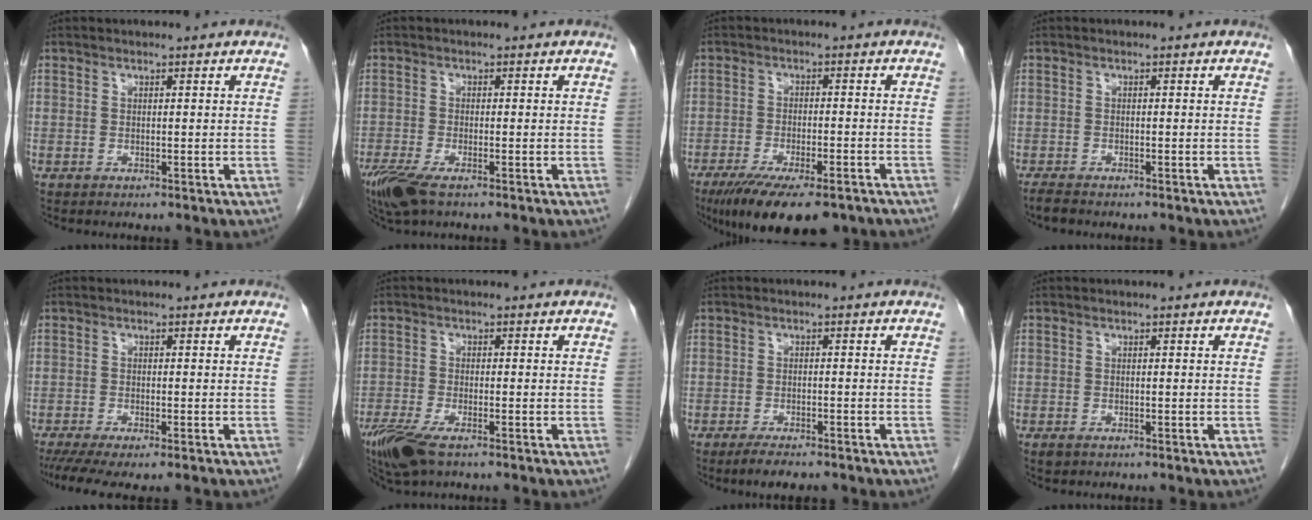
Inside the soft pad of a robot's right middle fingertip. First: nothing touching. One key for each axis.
{"total": 5.2, "fx": -3.4, "fy": 1.3, "fz": 3.7, "tx": -0.077, "ty": -0.014, "tz": -0.063}
{"total": 13.8, "fx": -10.2, "fy": 3.5, "fz": 8.7, "tx": -0.134, "ty": -0.023, "tz": -0.155}
{"total": 1.8, "fx": -1.6, "fy": 0.5, "fz": 0.8, "tx": -0.020, "ty": -0.004, "tz": -0.026}
{"total": 7.4, "fx": -5.9, "fy": 1.1, "fz": 4.4, "tx": -0.067, "ty": -0.016, "tz": -0.093}
{"total": 6.7, "fx": -4.5, "fy": 1.8, "fz": 4.6, "tx": -0.093, "ty": -0.016, "tz": -0.083}
{"total": 3.9, "fx": -3.1, "fy": 0.8, "fz": 2.1, "tx": -0.040, "ty": -0.008, "tz": -0.048}
{"total": 1.1, "fx": -0.7, "fy": 0.6, "fz": 0.6, "tx": -0.015, "ty": -0.001, "tz": -0.007}